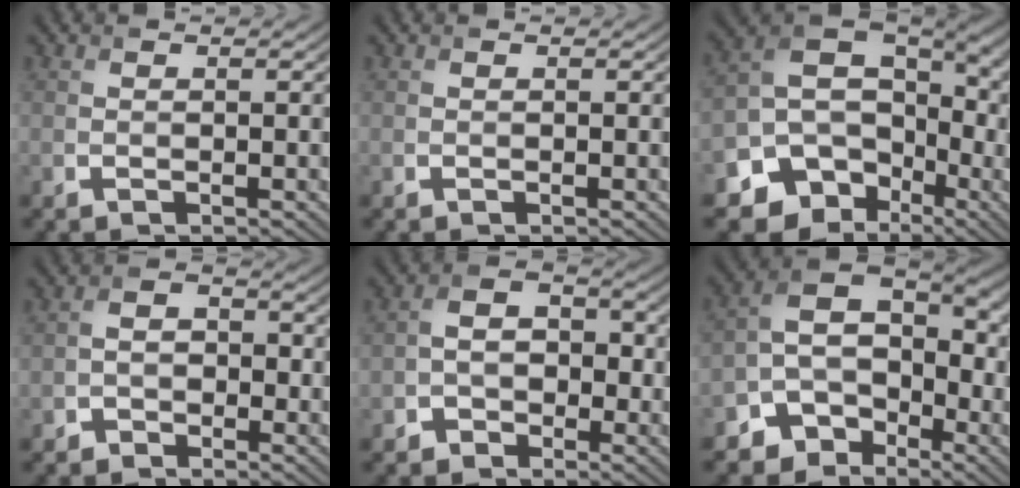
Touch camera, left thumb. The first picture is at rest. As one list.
[{"total": 0.0}, {"total": 15.5, "force": [-6.0, 12.1, 7.7], "torque": [-0.165, -0.035, -0.090]}, {"total": 3.2, "force": [-1.4, 2.6, 1.3], "torque": [-0.008, 0.007, -0.038]}, {"total": 4.8, "force": [-1.7, 3.8, 2.3], "torque": [-0.022, 0.006, -0.043]}, {"total": 9.6, "force": [-4.8, 7.1, 4.3], "torque": [-0.084, -0.008, -0.096]}]